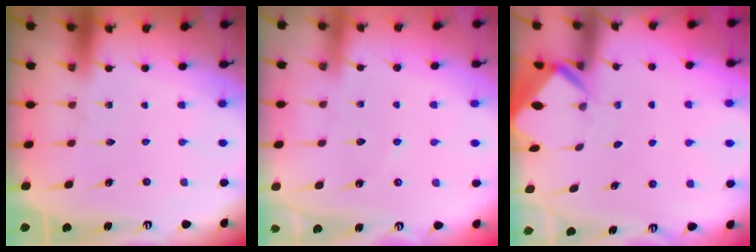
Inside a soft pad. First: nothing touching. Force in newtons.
{"total": 2.5, "press": 2.5, "slide": 0.3}
{"total": 3.1, "press": 3.1, "slide": 0.2}